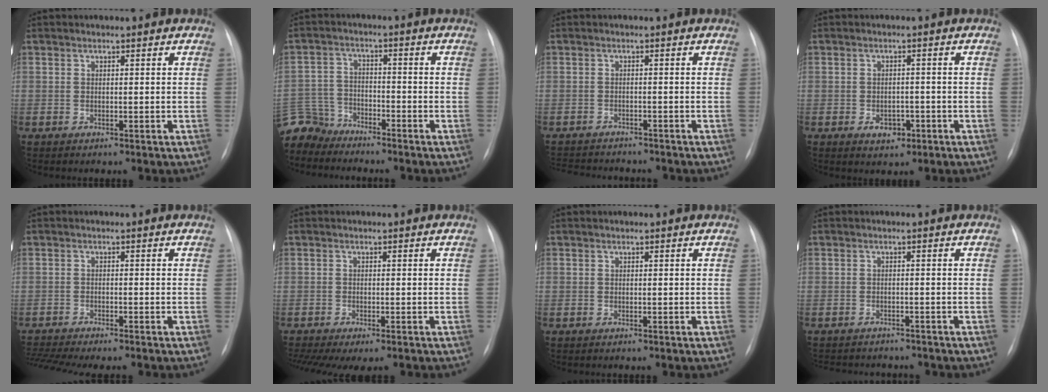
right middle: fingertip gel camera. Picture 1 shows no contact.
{"total": 8.0, "force": [-7.6, 2.6, -0.2], "torque": [-0.005, 0.004, -0.153]}
{"total": 8.8, "force": [-8.0, 2.4, 2.7], "torque": [-0.048, -0.001, -0.109]}
{"total": 3.1, "force": [-1.3, 2.1, 1.8], "torque": [-0.020, 0.003, -0.010]}
{"total": 8.4, "force": [-7.4, 0.3, 3.9], "torque": [-0.062, -0.003, -0.115]}
{"total": 8.2, "force": [-6.3, 2.1, 4.8], "torque": [-0.076, -0.001, -0.094]}
{"total": 0.0}
{"total": 7.7, "force": [-7.0, 2.6, 1.9], "torque": [-0.030, 0.001, -0.086]}